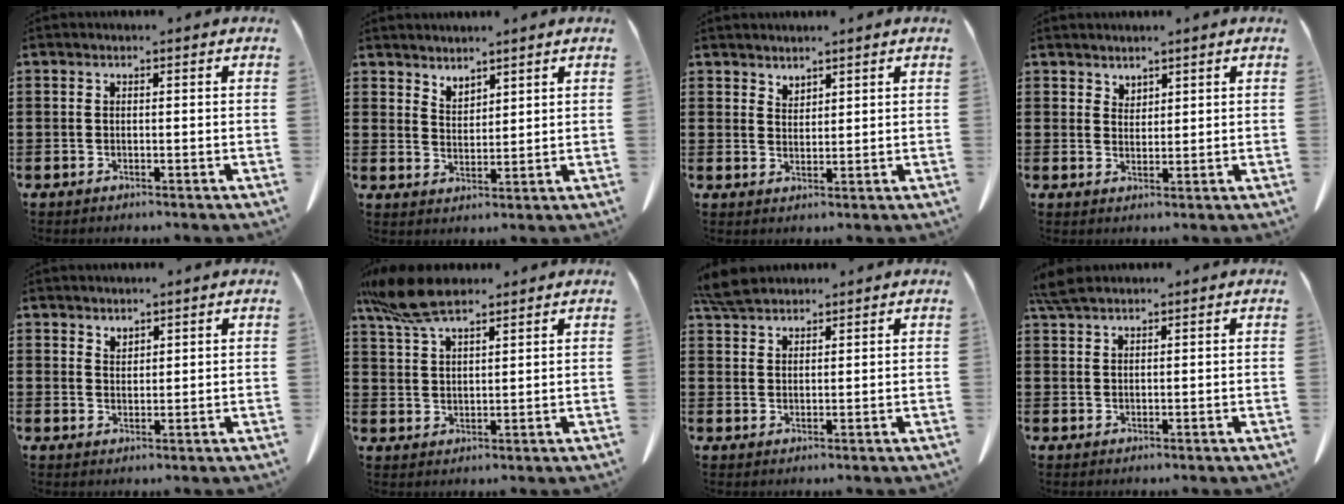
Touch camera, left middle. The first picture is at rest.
{"total": 2.9, "force": [2.9, 0.5, -0.3], "torque": [-0.003, -0.007, 0.055]}
{"total": 2.1, "force": [2.0, 0.3, -0.2], "torque": [0.000, -0.002, 0.040]}
{"total": 1.8, "force": [1.8, 0.5, -0.1], "torque": [-0.002, 0.001, 0.035]}
{"total": 1.8, "force": [1.8, 0.4, -0.1], "torque": [-0.002, 0.001, 0.035]}
{"total": 8.3, "force": [6.3, 2.3, 4.9], "torque": [-0.117, -0.007, 0.117]}
{"total": 4.4, "force": [3.9, 1.0, 1.7], "torque": [-0.044, -0.003, 0.075]}
{"total": 3.0, "force": [2.5, 0.6, 1.7], "torque": [-0.039, 0.003, 0.048]}